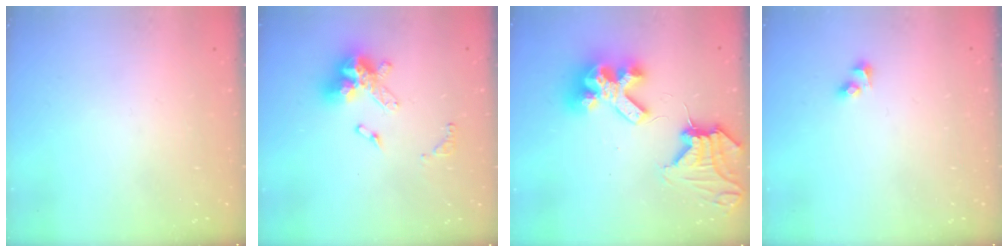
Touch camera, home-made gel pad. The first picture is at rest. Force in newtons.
{"total": 13.4, "press": 13.4, "slide": 1.3}
{"total": 16.5, "press": 16.4, "slide": 1.7}
{"total": 2.7, "press": 2.4, "slide": 1.1}